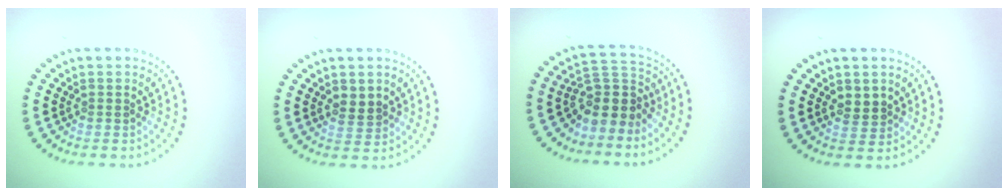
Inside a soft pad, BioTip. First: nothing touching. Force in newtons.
{"total": 2.0, "press": 1.9, "slide": 0.4}
{"total": 3.8, "press": 3.0, "slide": 2.3}
{"total": 1.7, "press": 1.6, "slide": 0.6}